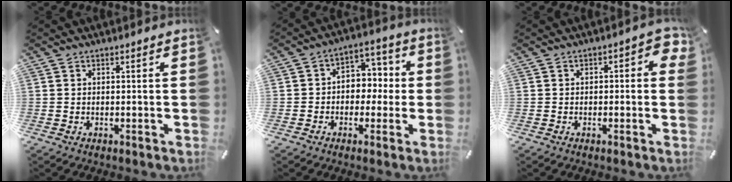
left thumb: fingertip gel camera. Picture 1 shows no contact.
{"total": 6.5, "force": [-1.3, 5.7, 2.8], "torque": [-0.035, 0.011, -0.029]}
{"total": 3.4, "force": [-0.5, 1.8, 2.8], "torque": [-0.035, 0.007, -0.014]}